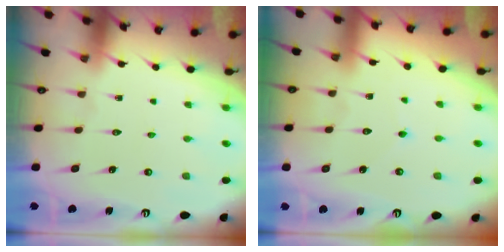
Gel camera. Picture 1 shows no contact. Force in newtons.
{"total": 2.1, "press": 2.1, "slide": 0.1}